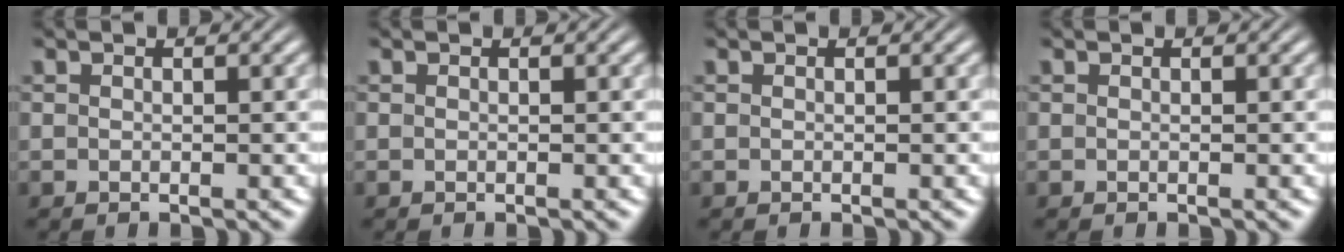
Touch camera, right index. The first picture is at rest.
{"total": 0.0}
{"total": 0.0}
{"total": 0.0}